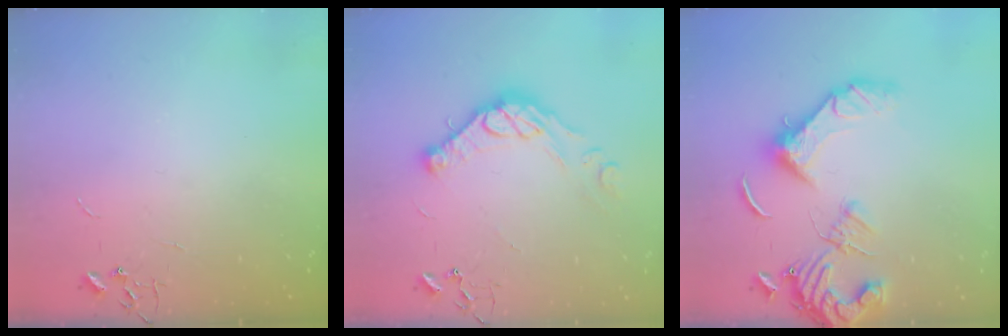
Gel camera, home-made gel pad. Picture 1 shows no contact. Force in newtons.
{"total": 13.3, "press": 13.3, "slide": 0.8}
{"total": 16.2, "press": 16.0, "slide": 2.2}